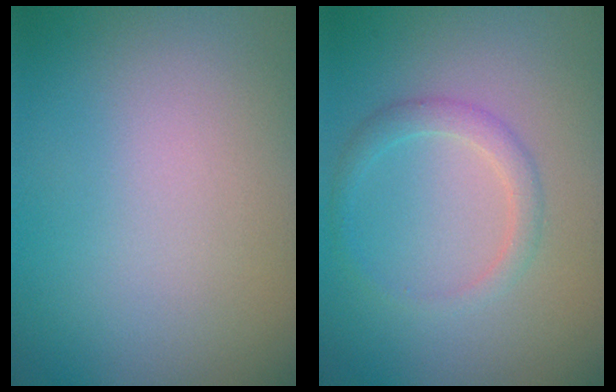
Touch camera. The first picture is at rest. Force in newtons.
{"total": 1.8, "press": 1.8, "slide": 0.2}